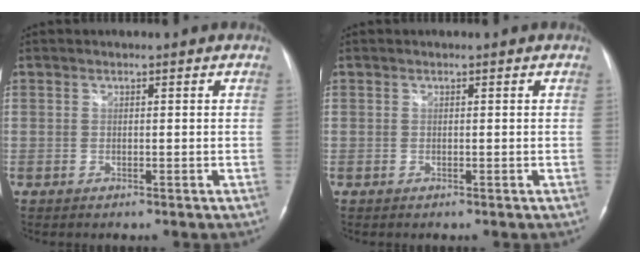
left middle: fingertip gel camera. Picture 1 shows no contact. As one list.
[{"total": 0.0}]